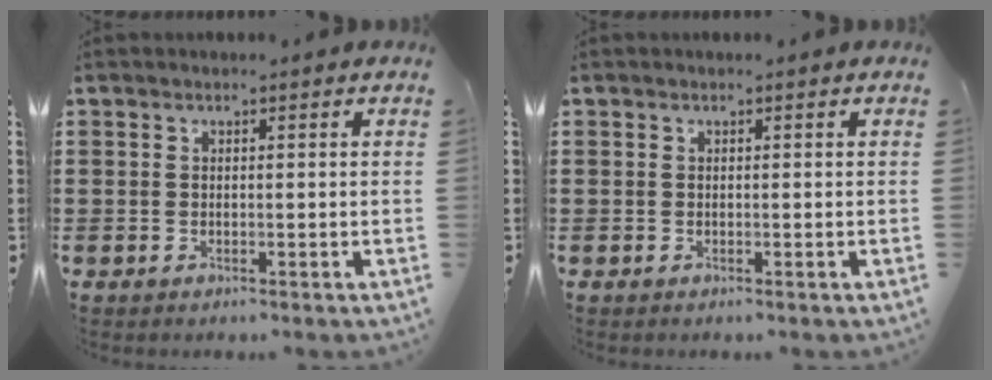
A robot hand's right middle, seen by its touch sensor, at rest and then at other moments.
{"total": 0.0}